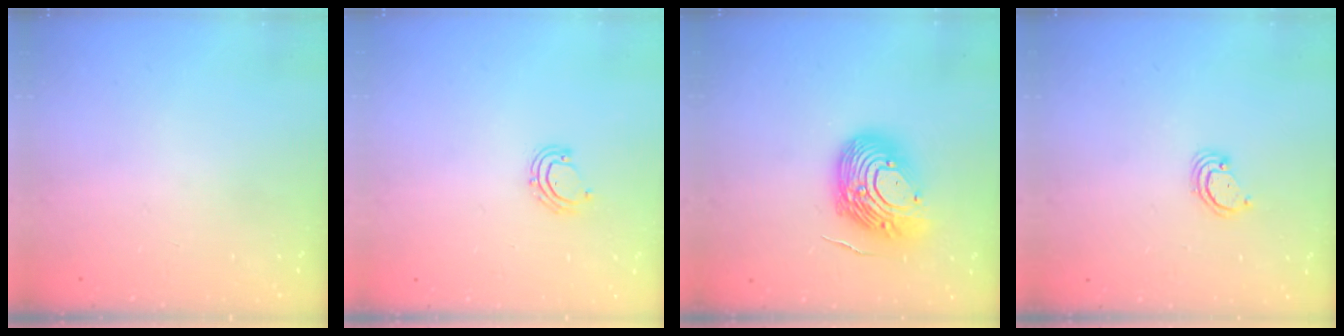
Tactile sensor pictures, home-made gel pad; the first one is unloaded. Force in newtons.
{"total": 6.5, "press": 6.3, "slide": 1.6}
{"total": 14.9, "press": 14.7, "slide": 2.7}
{"total": 2.6, "press": 2.6, "slide": 0.2}